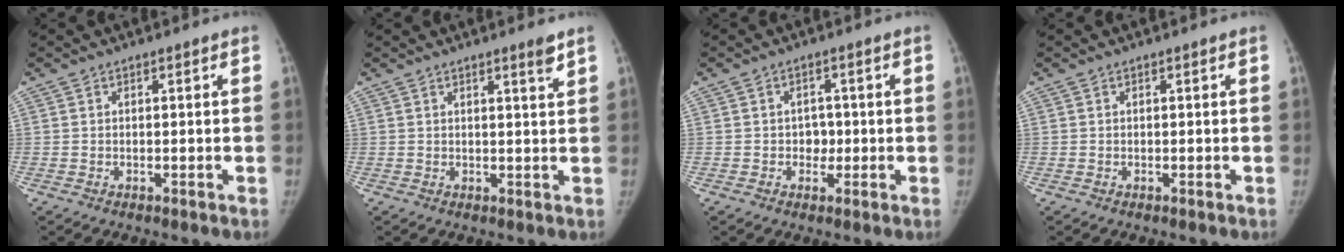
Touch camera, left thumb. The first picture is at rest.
{"total": 2.2, "force": [1.6, 0.0, 1.5], "torque": [-0.019, -0.014, 0.024]}
{"total": 3.2, "force": [-0.4, 2.7, 1.6], "torque": [0.004, 0.008, -0.009]}
{"total": 0.0}